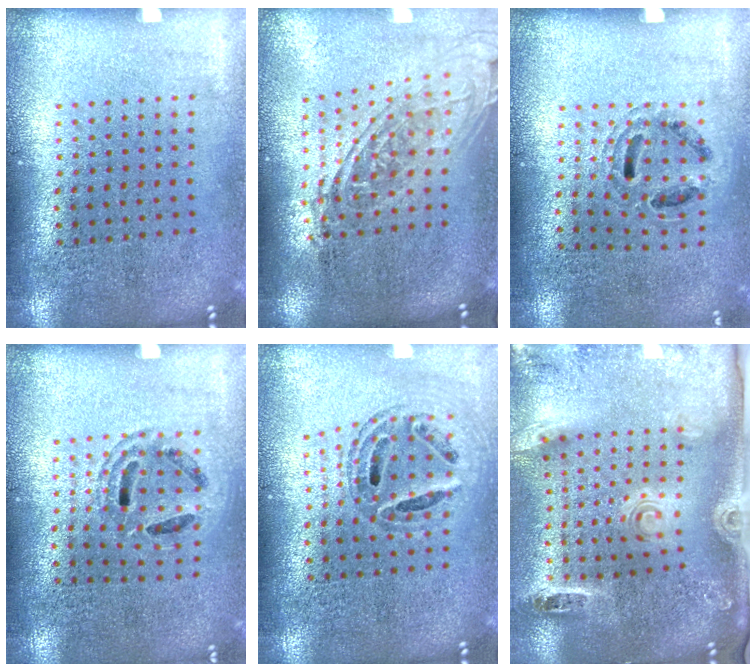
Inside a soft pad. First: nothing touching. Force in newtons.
{"total": 1.8, "press": 1.4, "slide": 1.2}
{"total": 0.8, "press": 0.8, "slide": 0.3}
{"total": 1.1, "press": 1.1, "slide": 0.3}
{"total": 0.7, "press": 0.7, "slide": 0.1}
{"total": 2.9, "press": 1.9, "slide": 2.1}